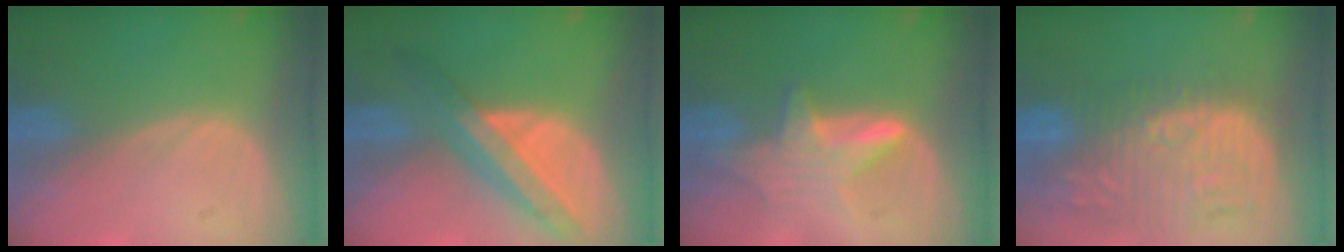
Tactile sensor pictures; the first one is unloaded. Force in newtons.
{"total": 8.5, "press": 7.3, "slide": 4.4}
{"total": 6.2, "press": 6.0, "slide": 1.3}
{"total": 12.7, "press": 11.6, "slide": 5.1}